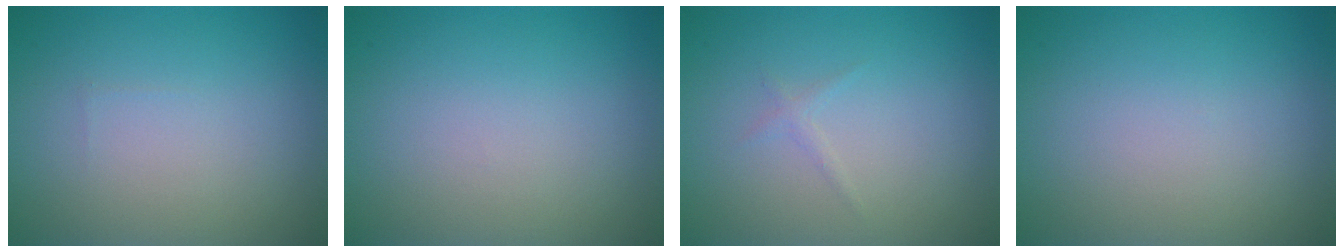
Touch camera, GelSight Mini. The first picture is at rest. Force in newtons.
{"total": 0.0}
{"total": 0.6, "press": 0.6, "slide": 0.1}
{"total": 0.0}